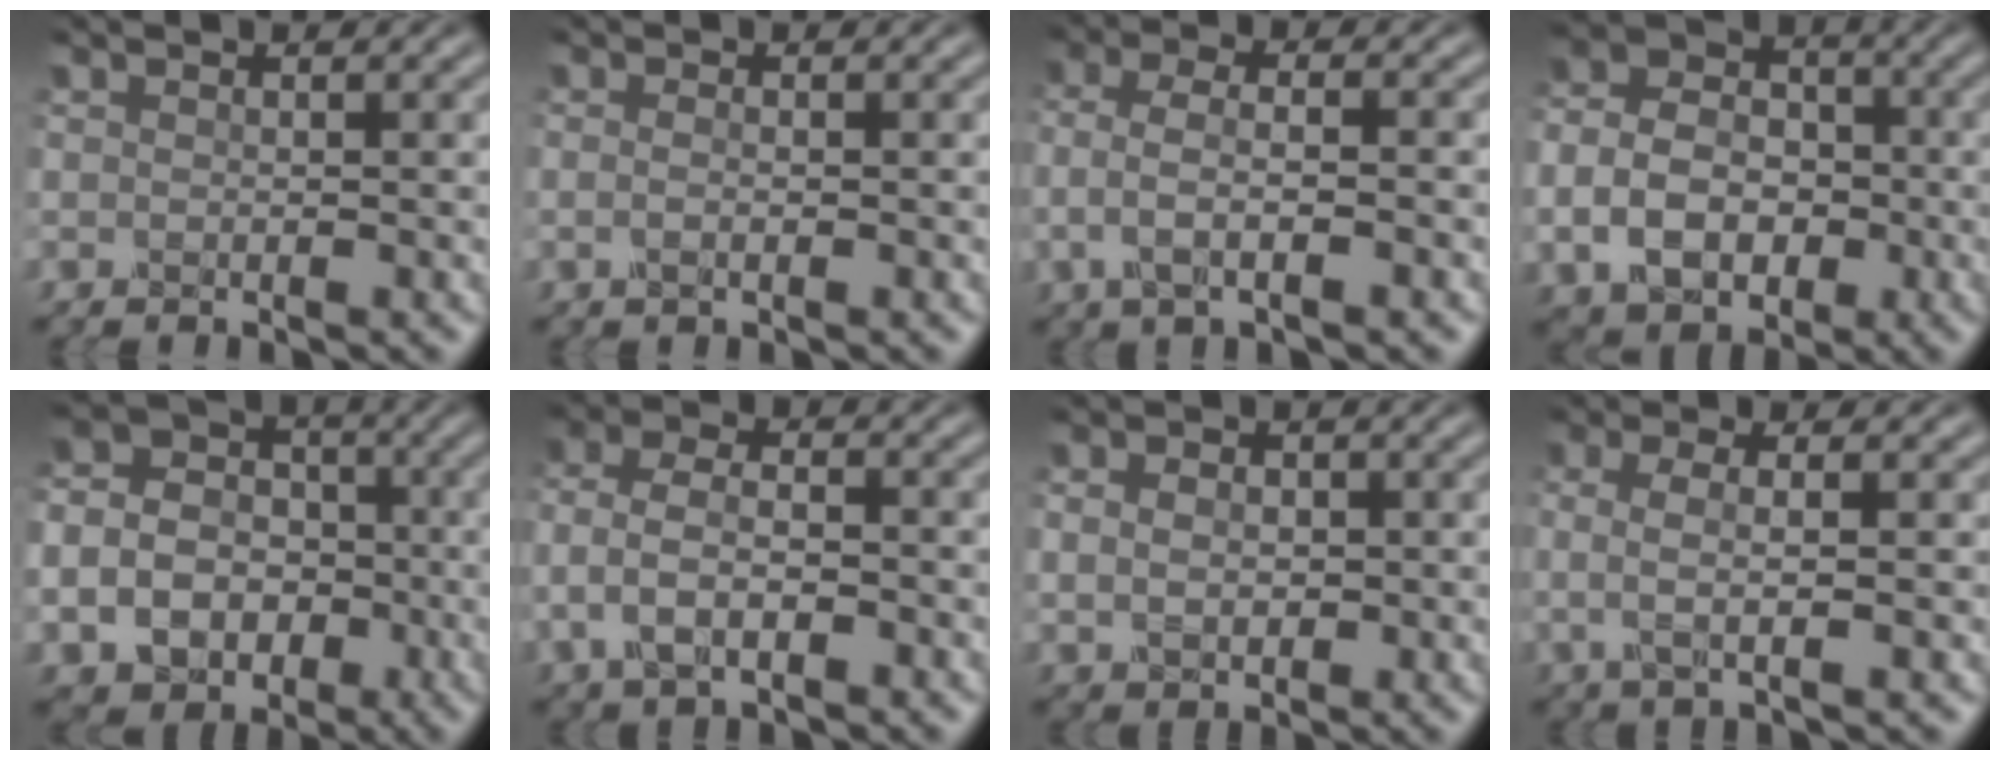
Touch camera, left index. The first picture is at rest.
{"total": 1.0, "force": [-0.1, 0.5, 0.9], "torque": [-0.009, -0.003, -0.007]}
{"total": 3.8, "force": [-0.9, 1.4, 3.4], "torque": [-0.077, 0.005, -0.022]}
{"total": 7.2, "force": [-1.8, 5.4, 4.3], "torque": [-0.088, 0.004, -0.044]}
{"total": 9.8, "force": [-3.2, 8.3, 3.9], "torque": [-0.081, -0.026, -0.068]}
{"total": 4.9, "force": [-1.5, 2.8, 3.7], "torque": [-0.077, 0.008, -0.036]}
{"total": 3.4, "force": [0.5, 2.7, 2.1], "torque": [-0.030, 0.014, -0.005]}
{"total": 3.3, "force": [0.2, 1.1, 3.1], "torque": [-0.061, 0.004, 0.002]}